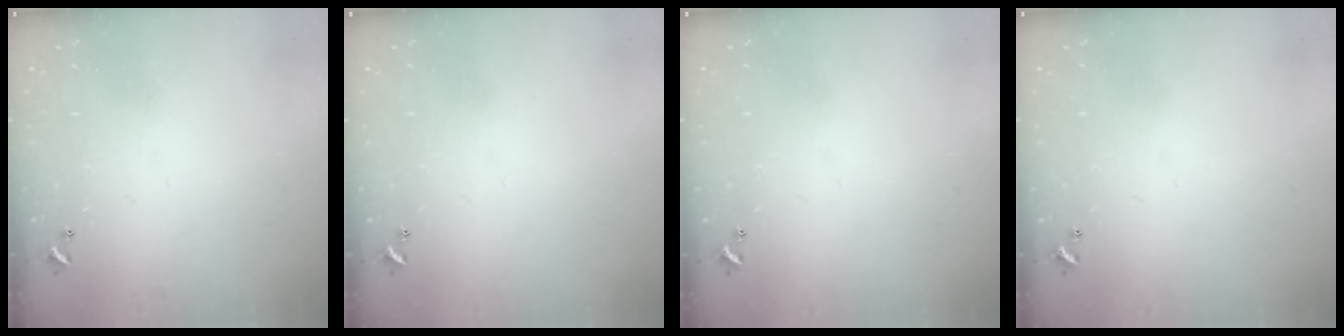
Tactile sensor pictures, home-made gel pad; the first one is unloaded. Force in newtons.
{"total": 0.0}
{"total": 0.0}
{"total": 0.0}